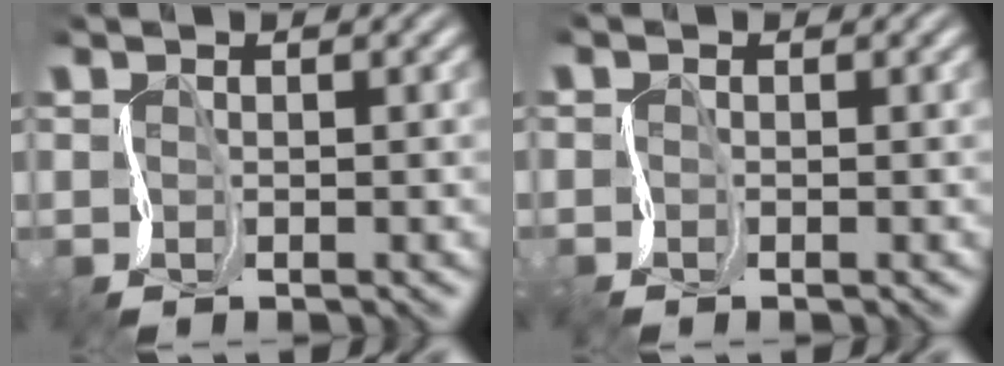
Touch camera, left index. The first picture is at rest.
{"total": 0.7, "force": [-0.6, 0.2, 0.2], "torque": [-0.010, 0.000, -0.009]}